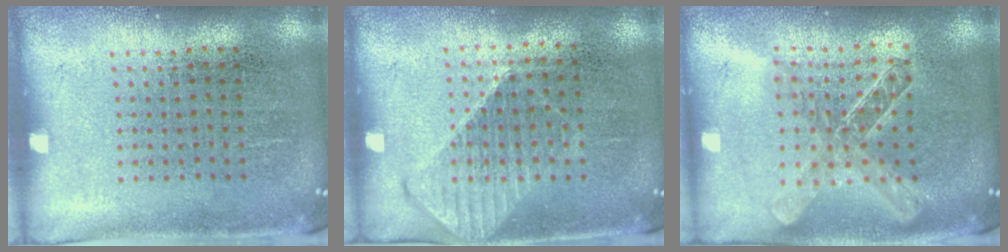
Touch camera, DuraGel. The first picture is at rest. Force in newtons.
{"total": 1.2, "press": 1.1, "slide": 0.4}
{"total": 1.9, "press": 1.6, "slide": 1.0}